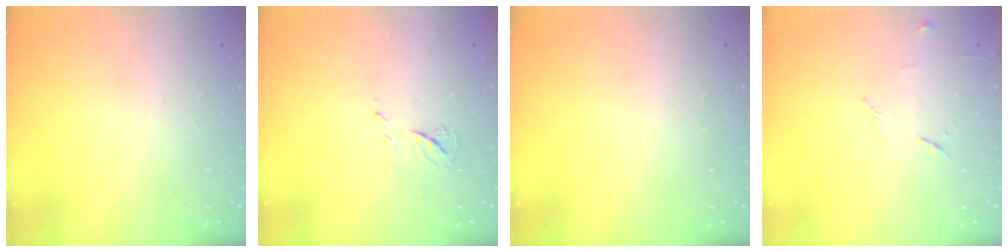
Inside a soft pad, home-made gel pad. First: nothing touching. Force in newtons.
{"total": 5.8, "press": 5.8, "slide": 0.5}
{"total": 0.0}
{"total": 5.9, "press": 5.8, "slide": 1.1}